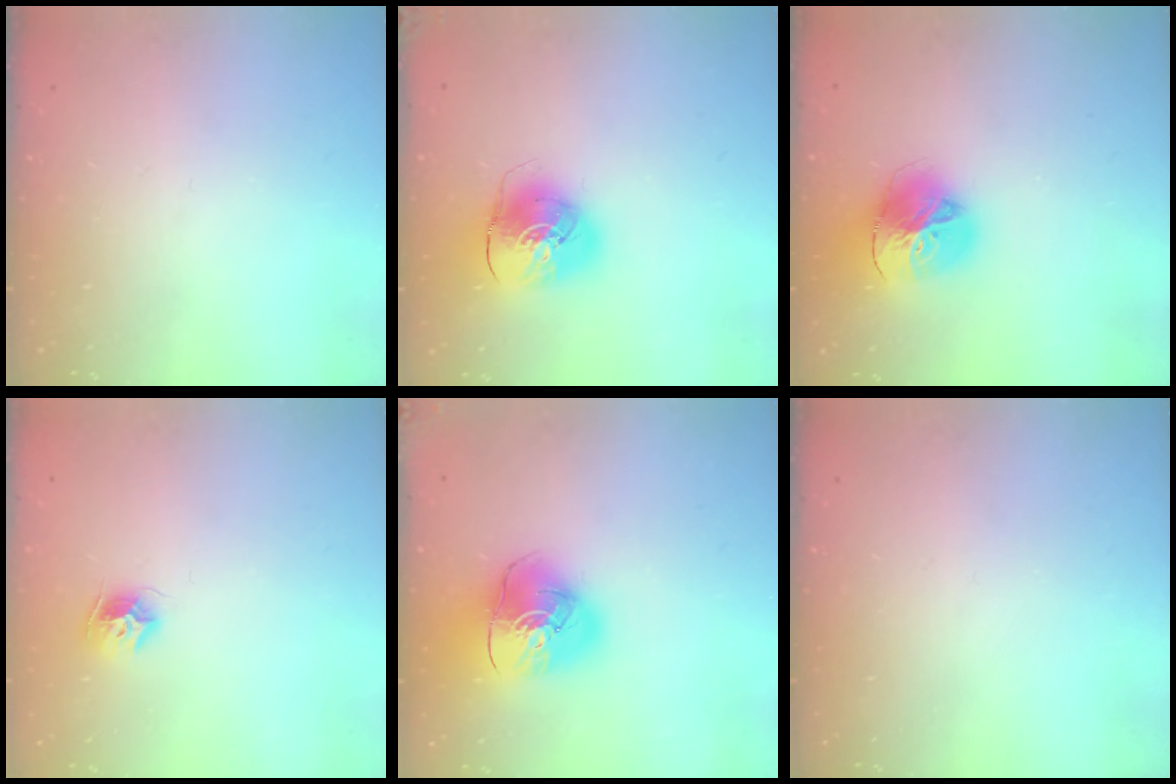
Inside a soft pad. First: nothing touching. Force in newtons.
{"total": 11.2, "press": 11.0, "slide": 1.9}
{"total": 18.2, "press": 18.1, "slide": 2.0}
{"total": 8.0, "press": 7.9, "slide": 0.5}
{"total": 14.6, "press": 14.4, "slide": 2.1}
{"total": 0.0}